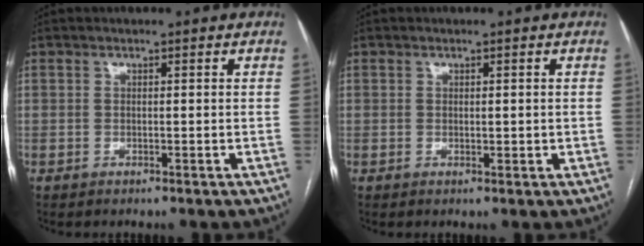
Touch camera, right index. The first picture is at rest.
{"total": 1.1, "force": [0.1, 0.6, 0.9], "torque": [-0.014, -0.003, 0.004]}